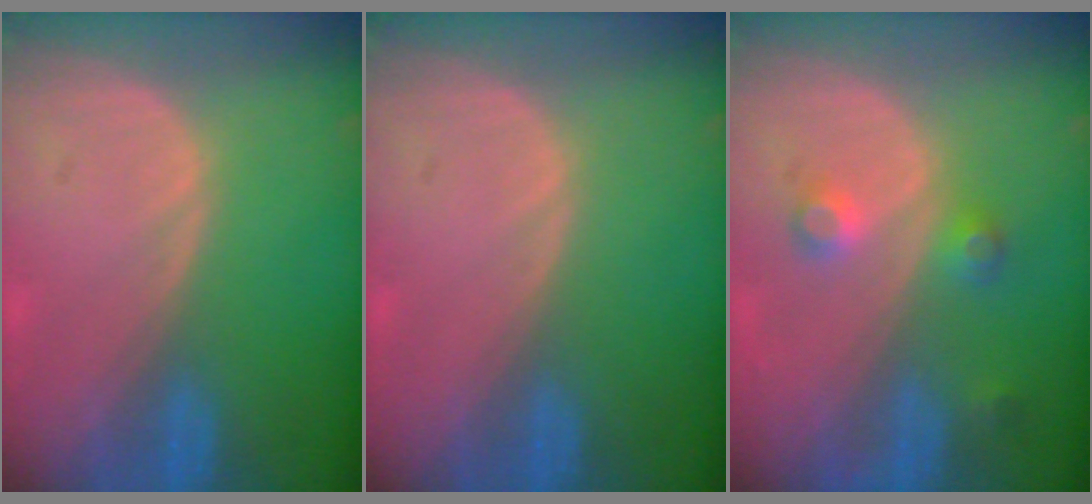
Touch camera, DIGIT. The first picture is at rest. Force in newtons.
{"total": 0.0}
{"total": 3.7, "press": 3.4, "slide": 1.3}